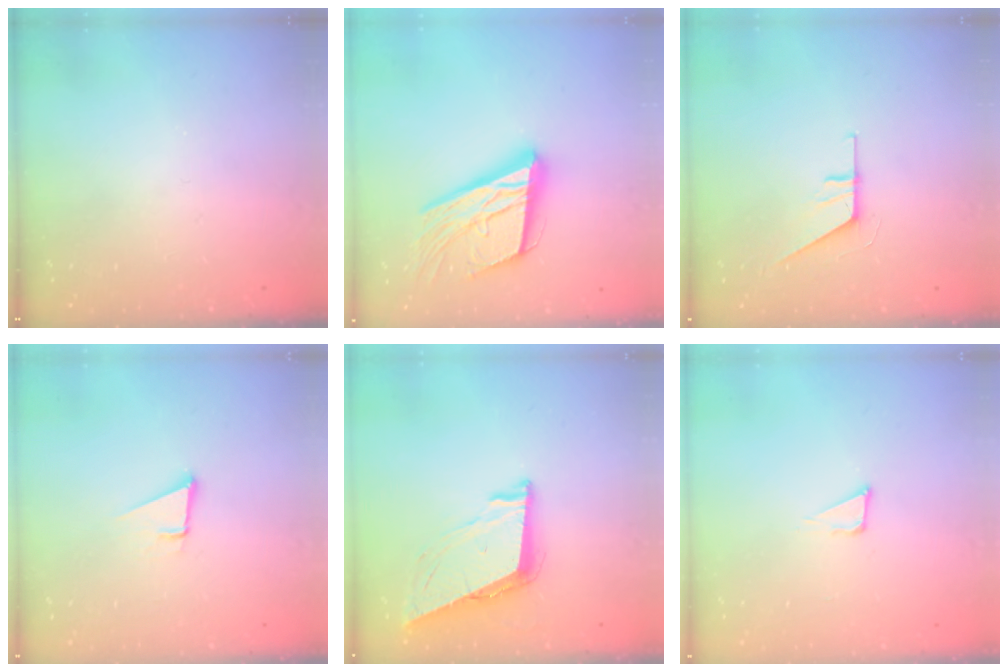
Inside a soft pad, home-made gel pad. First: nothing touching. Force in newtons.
{"total": 22.7, "press": 22.3, "slide": 4.0}
{"total": 5.9, "press": 5.9, "slide": 0.6}
{"total": 3.7, "press": 2.9, "slide": 2.2}
{"total": 8.9, "press": 8.5, "slide": 2.7}
{"total": 3.1, "press": 3.0, "slide": 0.9}